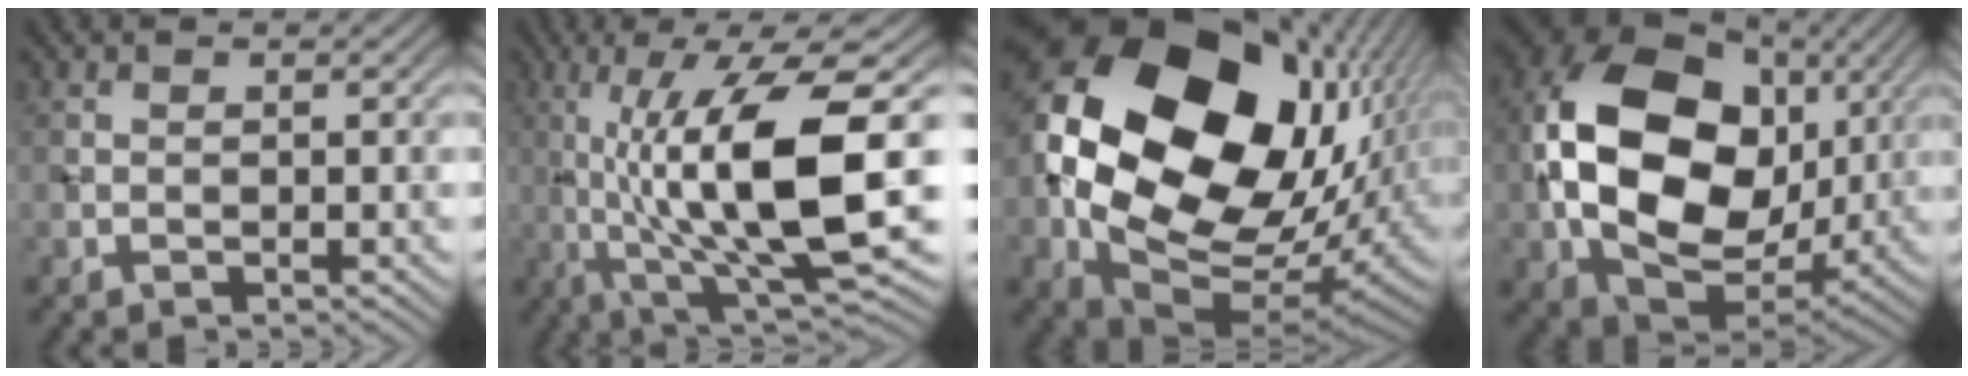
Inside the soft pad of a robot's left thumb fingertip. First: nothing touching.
{"total": 14.6, "force": [-0.5, 3.4, 14.1], "torque": [-0.244, 0.011, -0.007]}
{"total": 22.4, "force": [2.8, 16.0, 15.4], "torque": [-0.365, -0.017, 0.076]}
{"total": 19.2, "force": [1.6, 13.9, 13.2], "torque": [-0.297, -0.012, 0.039]}